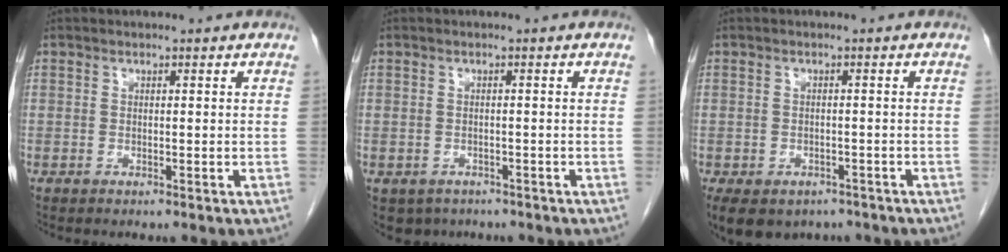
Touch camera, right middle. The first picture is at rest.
{"total": 4.0, "force": [-2.8, 2.8, 0.6], "torque": [-0.004, 0.004, -0.038]}
{"total": 13.0, "force": [-8.2, 8.6, 5.1], "torque": [-0.133, -0.006, -0.098]}